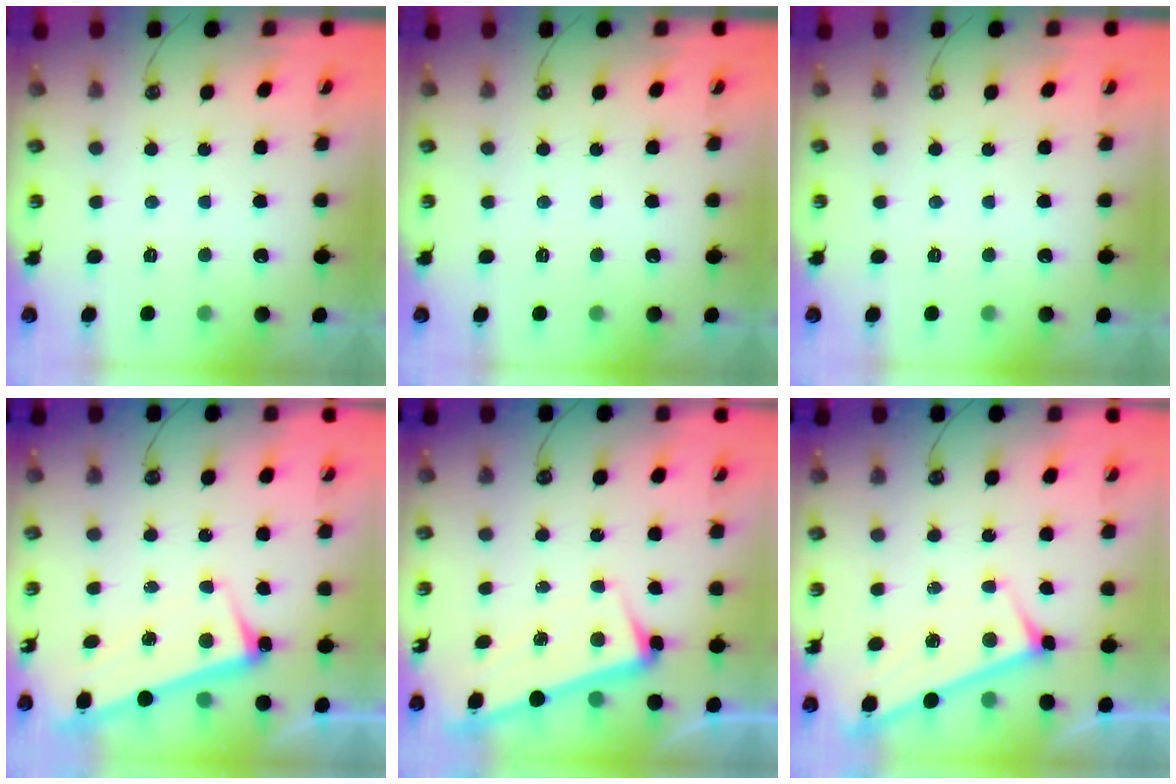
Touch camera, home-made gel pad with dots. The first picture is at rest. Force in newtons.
{"total": 0.0}
{"total": 0.0}
{"total": 3.4, "press": 3.2, "slide": 1.0}
{"total": 3.4, "press": 3.2, "slide": 1.2}
{"total": 3.0, "press": 2.9, "slide": 0.3}